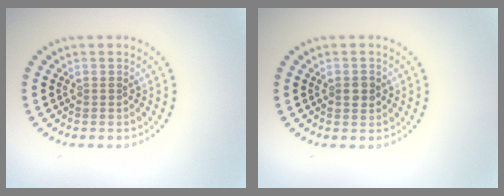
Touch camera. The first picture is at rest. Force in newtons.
{"total": 1.5, "press": 1.5, "slide": 0.1}